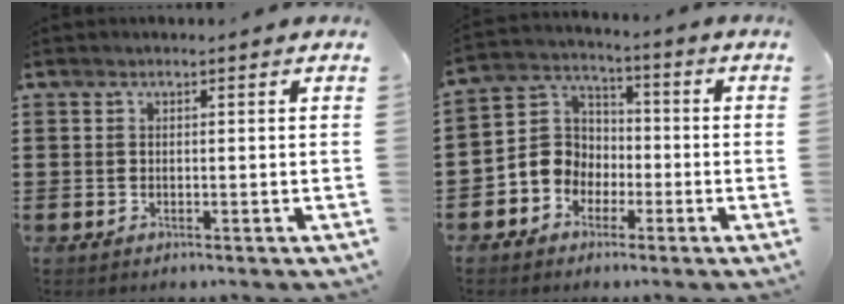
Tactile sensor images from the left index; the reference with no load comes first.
{"total": 6.4, "force": [-1.9, 5.8, 1.9], "torque": [-0.075, 0.008, -0.045]}